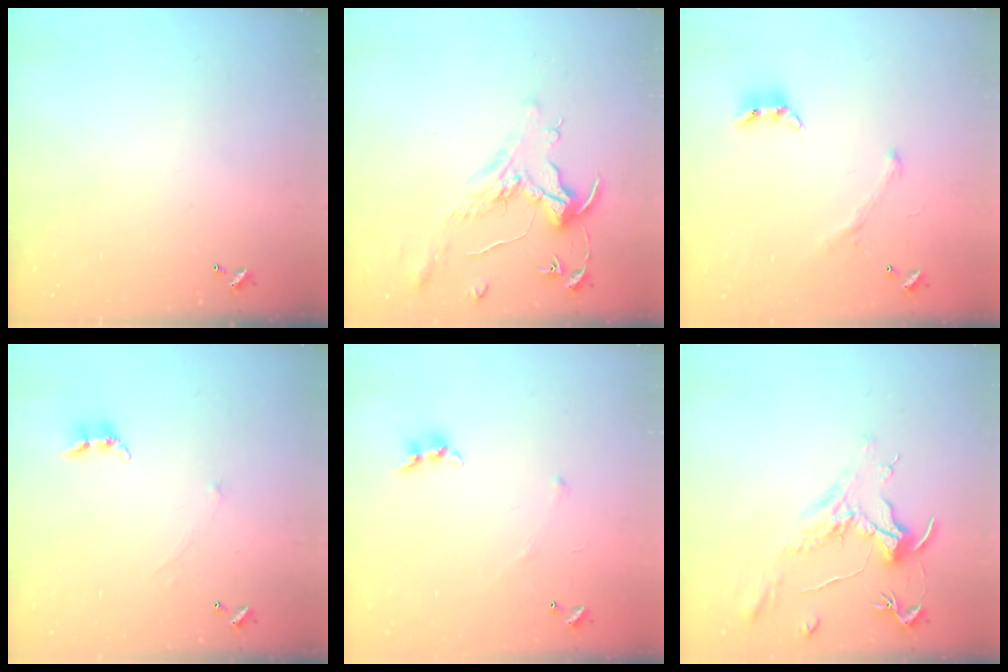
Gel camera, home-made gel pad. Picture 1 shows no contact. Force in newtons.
{"total": 1.5, "press": 1.3, "slide": 0.7}
{"total": 2.2, "press": 2.0, "slide": 1.1}
{"total": 0.7, "press": 0.6, "slide": 0.4}
{"total": 5.3, "press": 5.3, "slide": 0.6}
{"total": 1.6, "press": 1.4, "slide": 0.6}